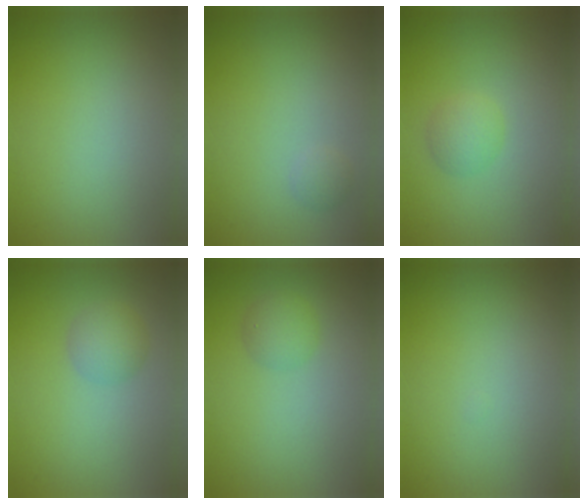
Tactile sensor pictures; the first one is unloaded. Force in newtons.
{"total": 0.7, "press": 0.7, "slide": 0.0}
{"total": 1.7, "press": 1.7, "slide": 0.0}
{"total": 2.1, "press": 2.1, "slide": 0.1}
{"total": 1.7, "press": 1.7, "slide": 0.0}
{"total": 0.0}